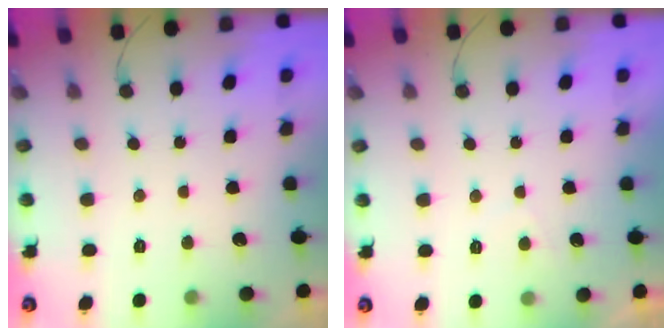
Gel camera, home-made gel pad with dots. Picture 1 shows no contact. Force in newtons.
{"total": 2.0, "press": 1.9, "slide": 0.7}